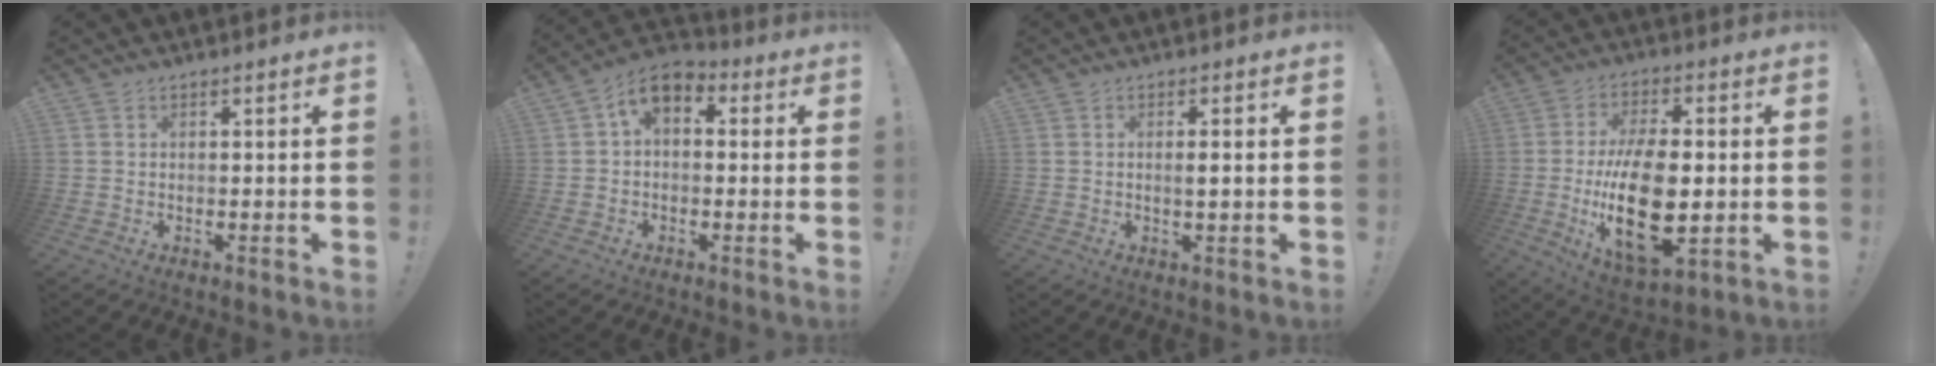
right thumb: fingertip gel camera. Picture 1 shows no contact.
{"total": 7.5, "force": [2.4, 4.8, 5.2], "torque": [-0.087, 0.000, 0.049]}
{"total": 2.6, "force": [0.2, 0.3, 2.6], "torque": [-0.035, -0.005, -0.002]}
{"total": 21.0, "force": [-2.1, 10.7, 18.0], "torque": [-0.334, -0.010, -0.030]}